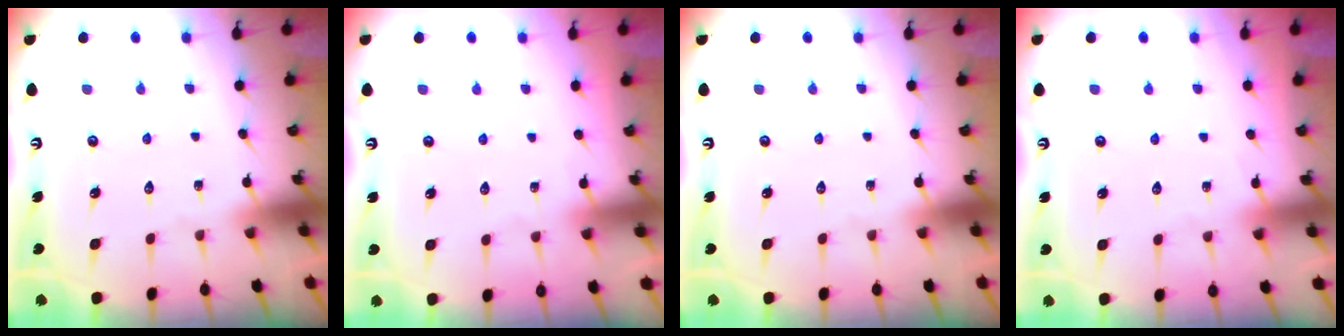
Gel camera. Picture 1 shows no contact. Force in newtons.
{"total": 4.0, "press": 3.9, "slide": 0.6}
{"total": 0.0}
{"total": 2.8, "press": 2.8, "slide": 0.4}